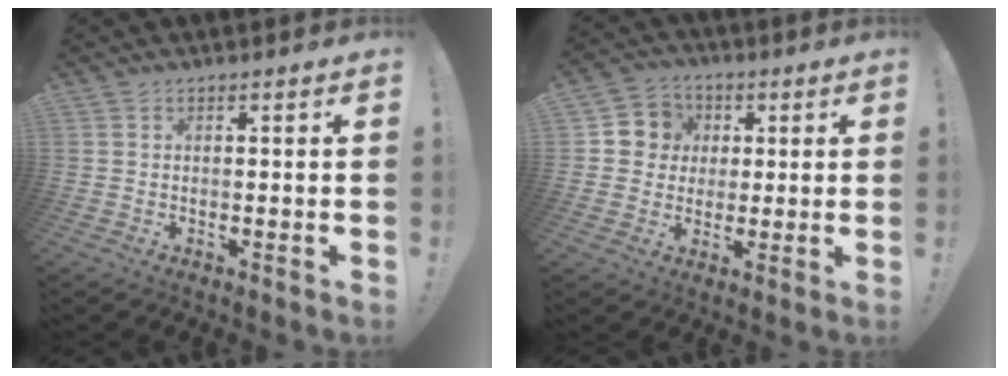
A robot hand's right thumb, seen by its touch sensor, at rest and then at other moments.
{"total": 8.3, "force": [0.5, 8.1, 1.7], "torque": [-0.016, 0.005, 0.015]}